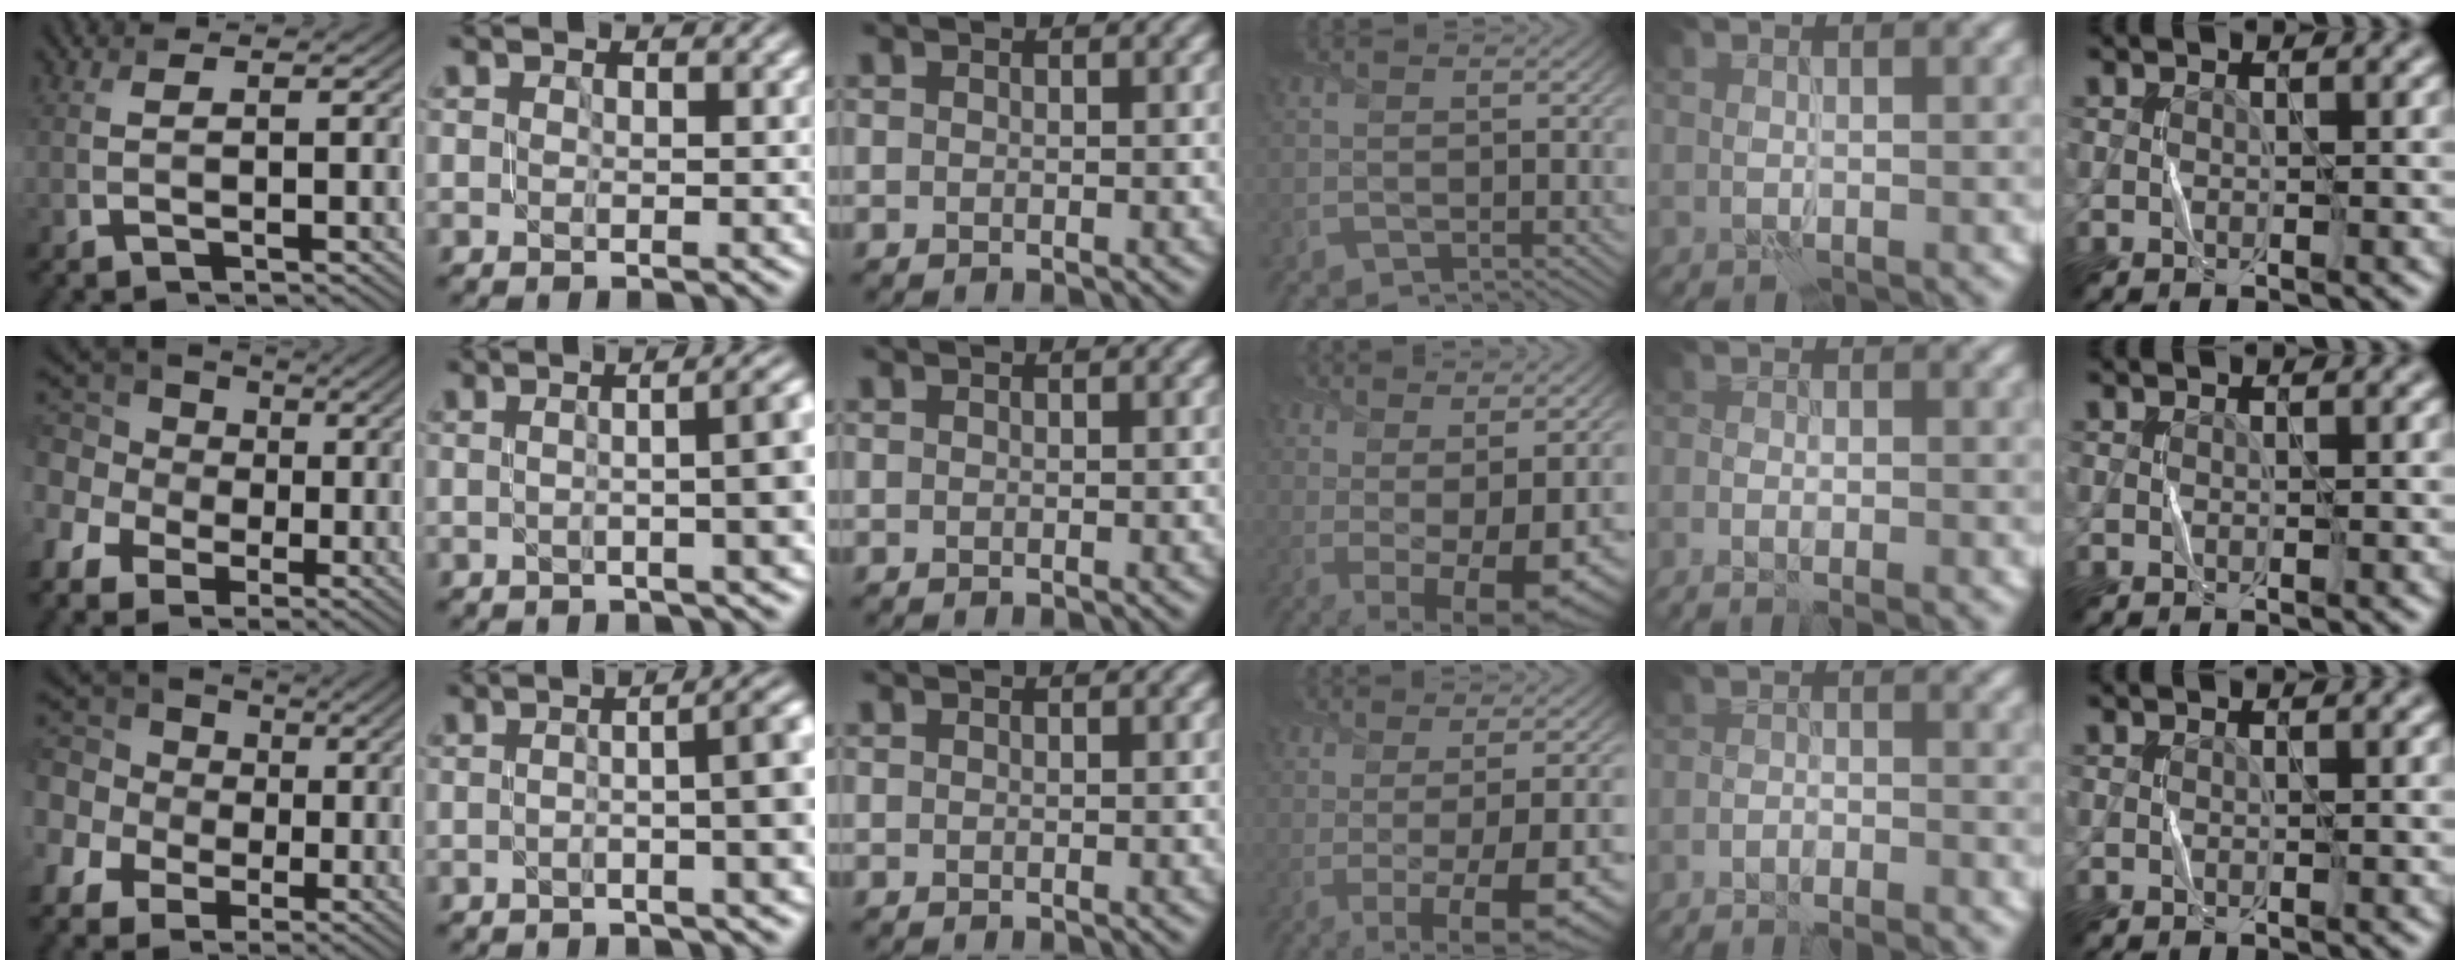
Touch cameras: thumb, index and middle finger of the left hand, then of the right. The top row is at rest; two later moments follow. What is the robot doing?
{"motion": "fold", "object": "shorts"}